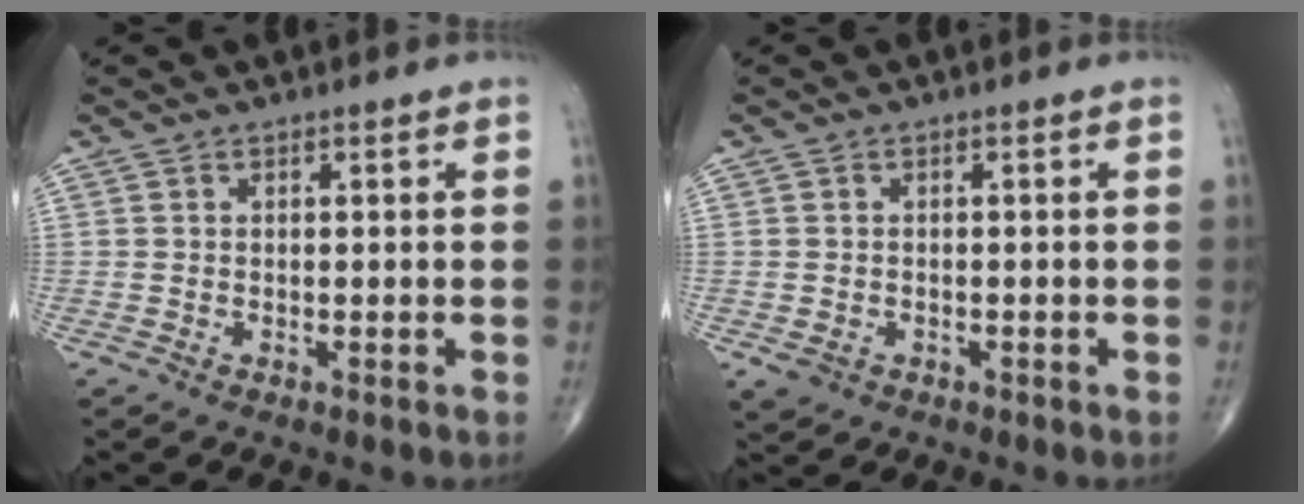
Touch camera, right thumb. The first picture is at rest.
{"total": 2.3, "force": [-0.9, 1.9, 1.0], "torque": [-0.015, 0.002, -0.005]}